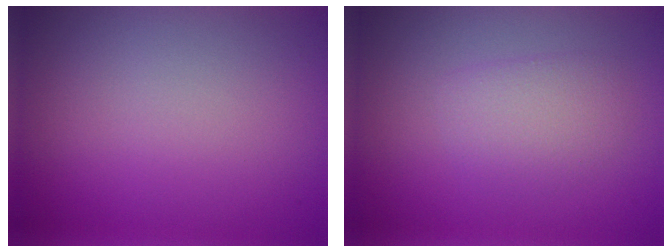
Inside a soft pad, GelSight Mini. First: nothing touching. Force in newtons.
{"total": 2.3, "press": 2.3, "slide": 0.1}